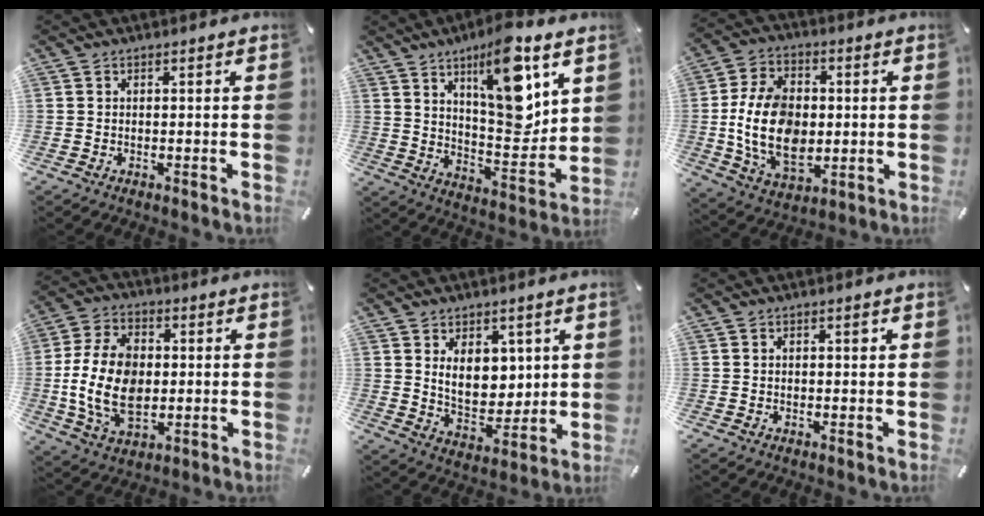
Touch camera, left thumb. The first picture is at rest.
{"total": 17.2, "force": [9.6, 6.2, 12.9], "torque": [-0.174, -0.065, 0.154]}
{"total": 16.4, "force": [-0.7, 11.8, 11.4], "torque": [-0.237, 0.000, -0.012]}
{"total": 15.9, "force": [-0.8, 11.3, 11.1], "torque": [-0.248, 0.004, -0.013]}
{"total": 10.0, "force": [3.7, 7.2, 5.9], "torque": [-0.090, -0.021, 0.067]}
{"total": 1.6, "force": [0.4, 0.7, 1.3], "torque": [-0.019, 0.001, 0.004]}